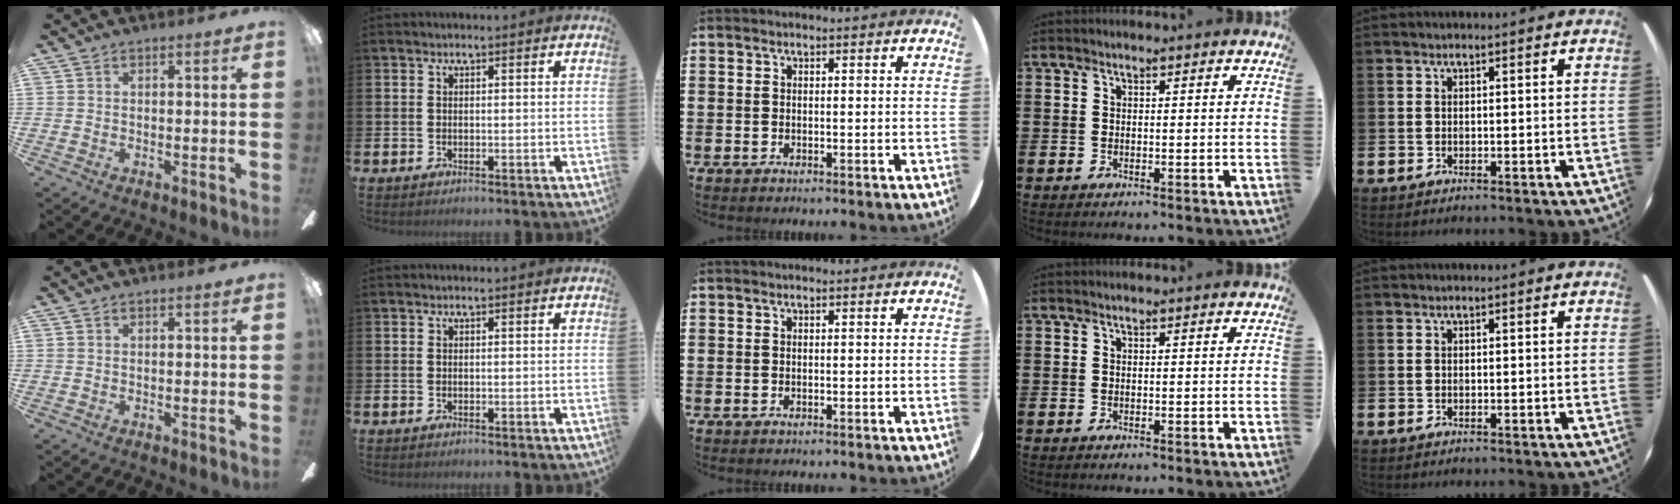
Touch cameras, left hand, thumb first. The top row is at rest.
{}